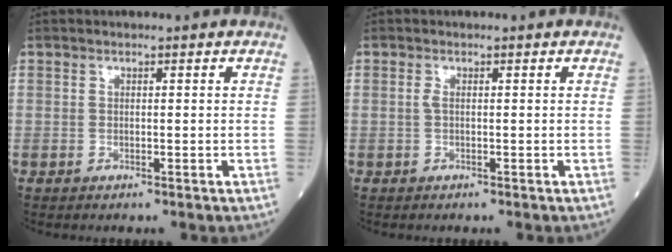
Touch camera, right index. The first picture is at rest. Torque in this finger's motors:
{"motor_torque": [0.17, 0.18, 0.08, 0.03]}